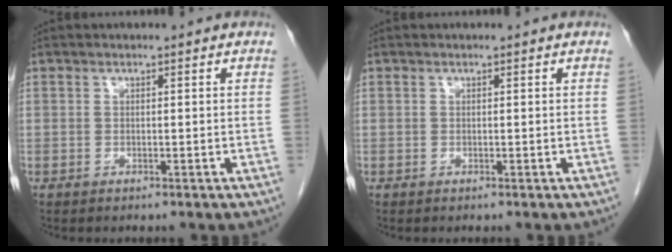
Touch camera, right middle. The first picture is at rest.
{"total": 0.0}